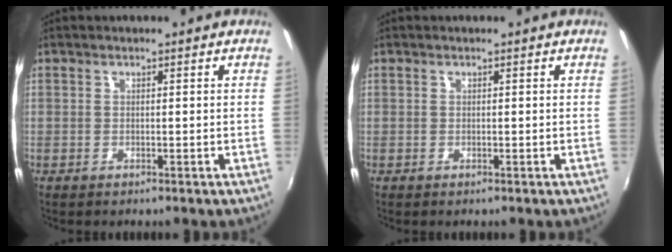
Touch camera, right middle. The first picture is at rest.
{"total": 0.0}